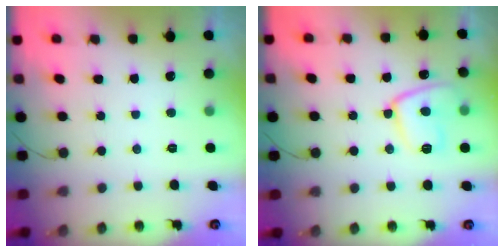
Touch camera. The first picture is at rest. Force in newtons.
{"total": 11.5, "press": 11.5, "slide": 1.1}